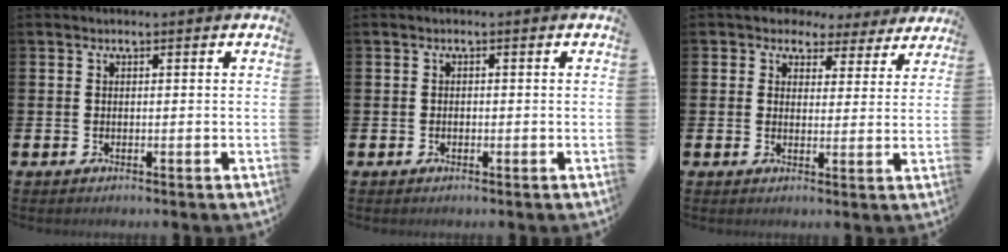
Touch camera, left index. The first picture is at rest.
{"total": 0.6, "force": [-0.3, 0.5, 0.2], "torque": [-0.007, 0.005, -0.006]}
{"total": 3.5, "force": [2.6, 2.3, 0.3], "torque": [-0.009, -0.020, 0.039]}